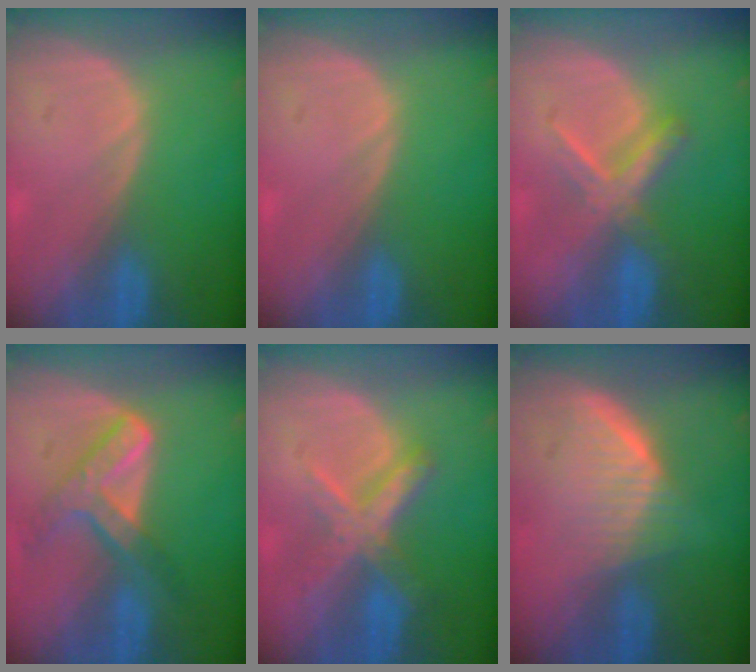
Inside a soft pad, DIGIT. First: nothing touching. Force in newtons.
{"total": 0.0}
{"total": 5.5, "press": 5.4, "slide": 1.1}
{"total": 7.2, "press": 6.2, "slide": 3.8}
{"total": 7.2, "press": 6.2, "slide": 3.8}
{"total": 5.8, "press": 5.6, "slide": 1.8}